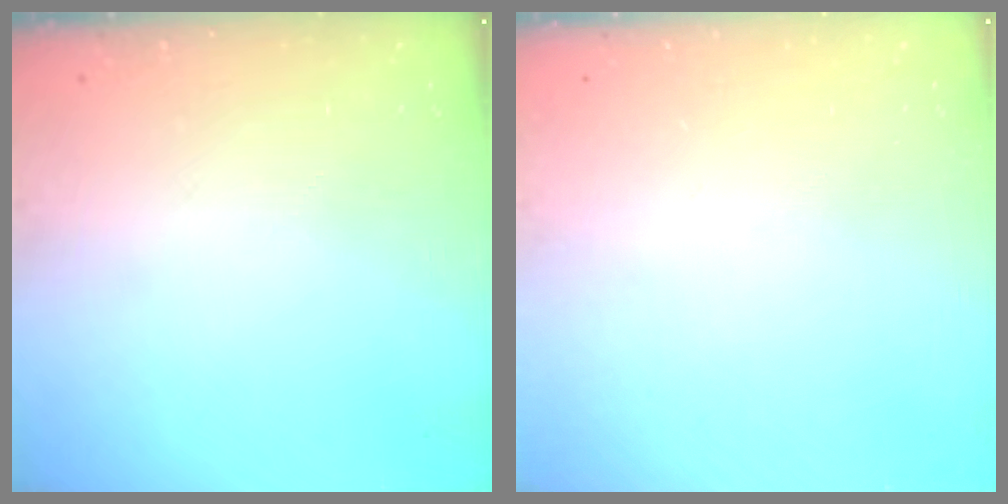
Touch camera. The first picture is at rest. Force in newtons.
{"total": 0.0}